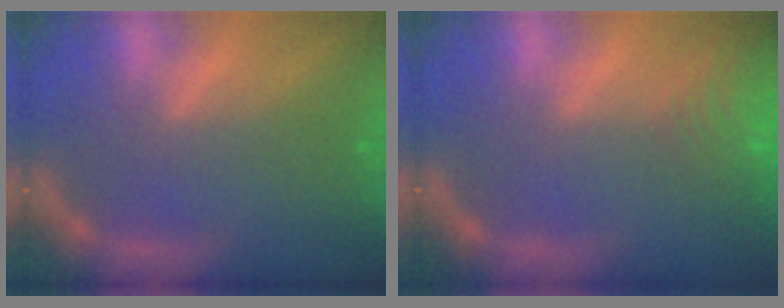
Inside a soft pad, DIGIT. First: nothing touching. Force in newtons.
{"total": 9.0}